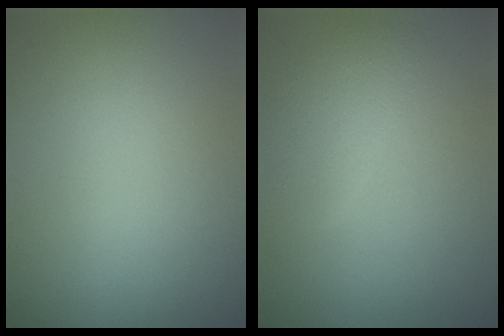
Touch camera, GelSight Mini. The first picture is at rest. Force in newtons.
{"total": 2.4, "press": 2.4, "slide": 0.1}